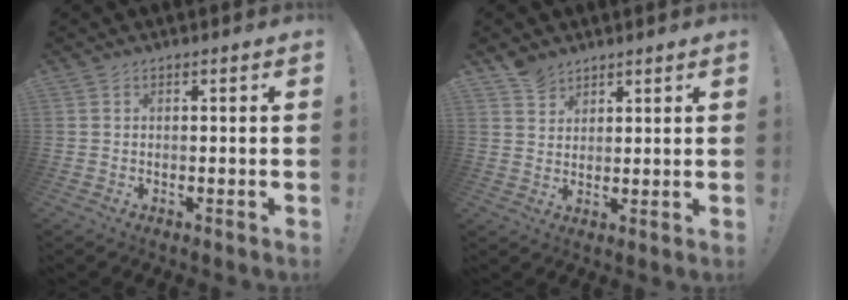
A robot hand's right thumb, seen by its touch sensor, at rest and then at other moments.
{"total": 5.1, "force": [4.1, 2.9, 0.6], "torque": [-0.008, -0.024, 0.078]}